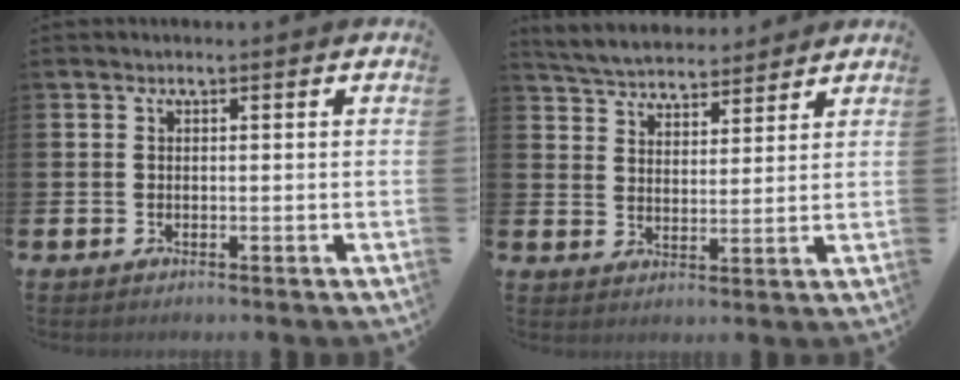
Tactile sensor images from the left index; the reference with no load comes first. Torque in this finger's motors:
{"motor_torque": [1.07, -1.07, 0.32, 0.06]}